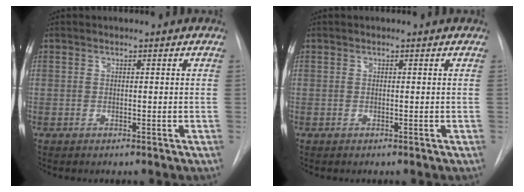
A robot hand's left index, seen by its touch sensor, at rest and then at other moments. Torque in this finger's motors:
{"motor_torque": [0.02, 0.04, 0.00, 0.00]}